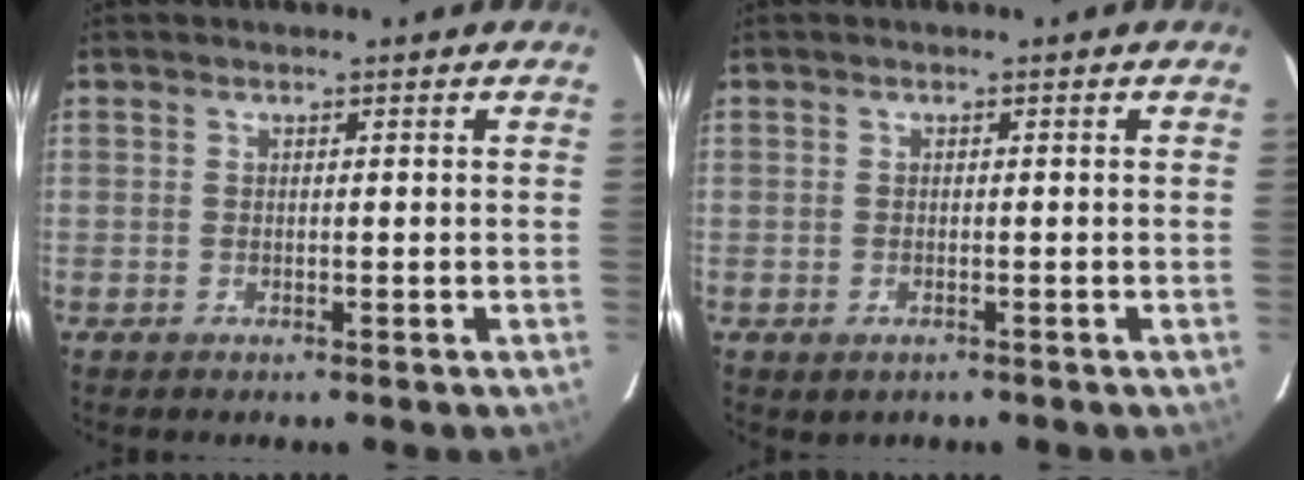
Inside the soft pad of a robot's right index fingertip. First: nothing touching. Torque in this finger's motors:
{"motor_torque": [0.24, -0.52, 0.00, -0.01]}